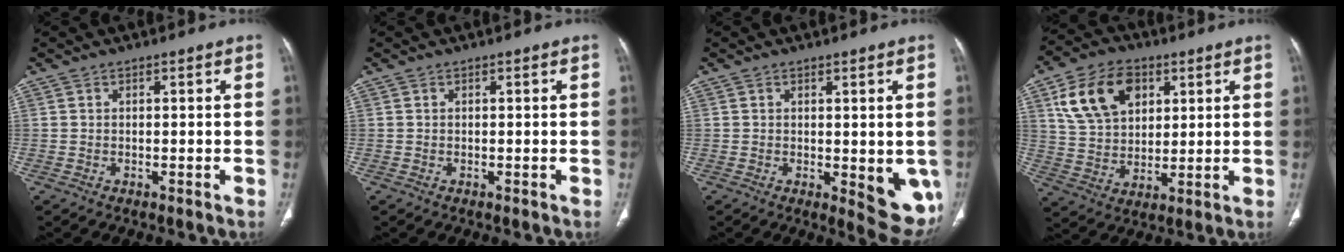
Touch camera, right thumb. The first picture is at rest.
{"total": 0.0}
{"total": 8.6, "force": [-1.3, 3.4, 7.8], "torque": [-0.076, -0.020, -0.008]}
{"total": 14.3, "force": [5.9, 9.7, 8.6], "torque": [-0.128, -0.009, 0.113]}